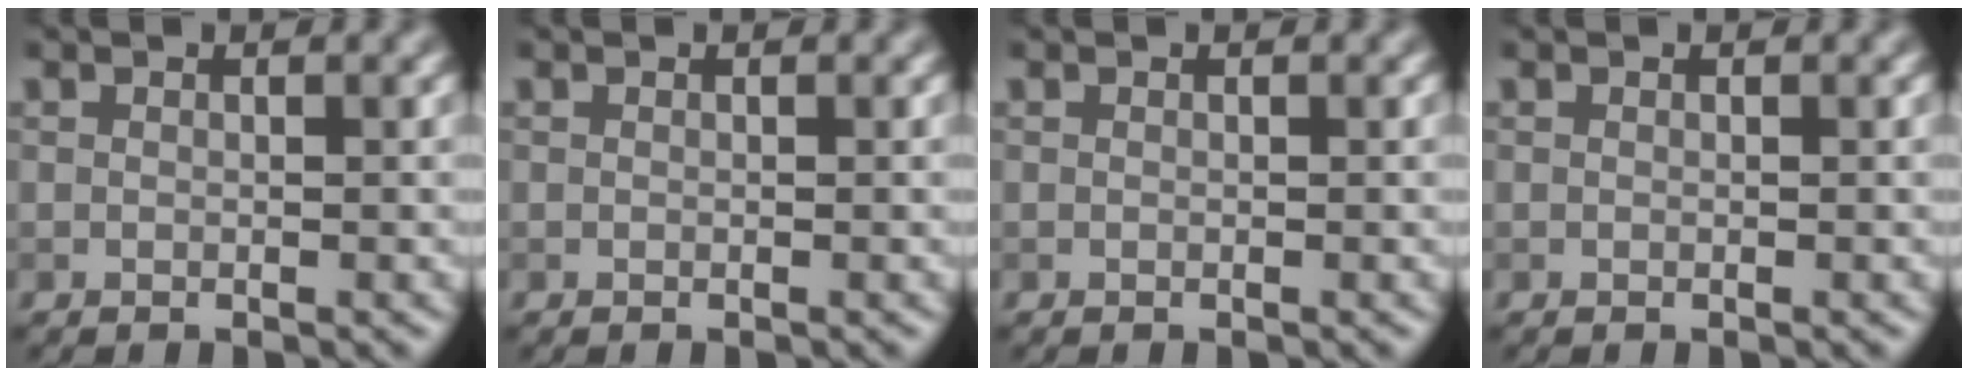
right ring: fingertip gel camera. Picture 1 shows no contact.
{"total": 0.0}
{"total": 0.0}
{"total": 0.0}